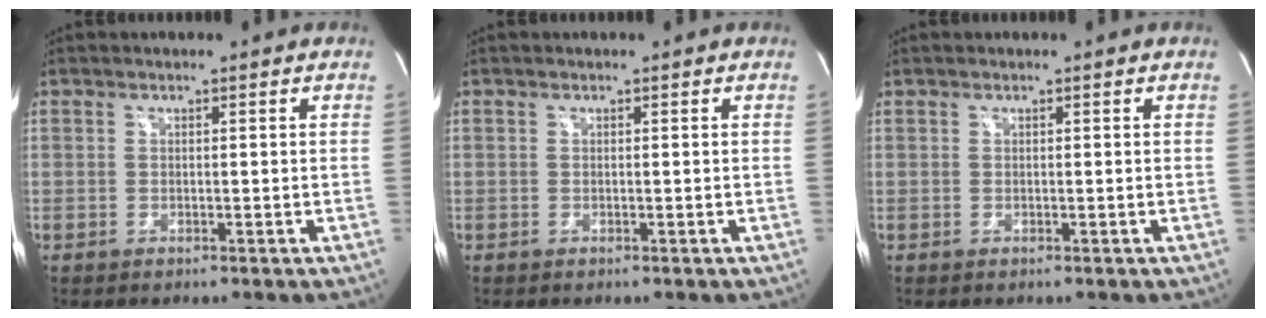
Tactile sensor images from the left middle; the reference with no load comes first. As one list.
[{"total": 0.0}, {"total": 0.0}]